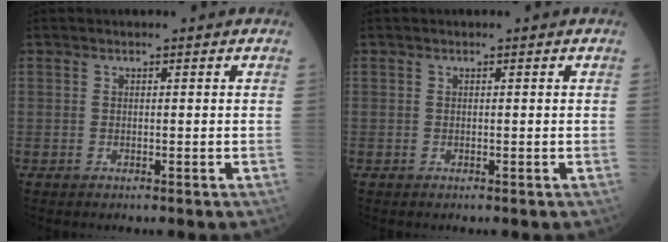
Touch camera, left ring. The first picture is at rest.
{"total": 0.0}